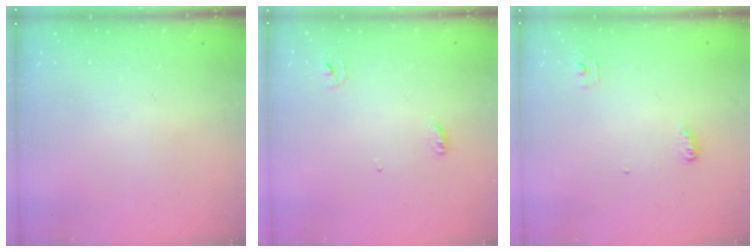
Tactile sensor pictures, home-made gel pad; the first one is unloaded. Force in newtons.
{"total": 3.4, "press": 3.4, "slide": 0.3}
{"total": 5.1, "press": 4.9, "slide": 1.4}